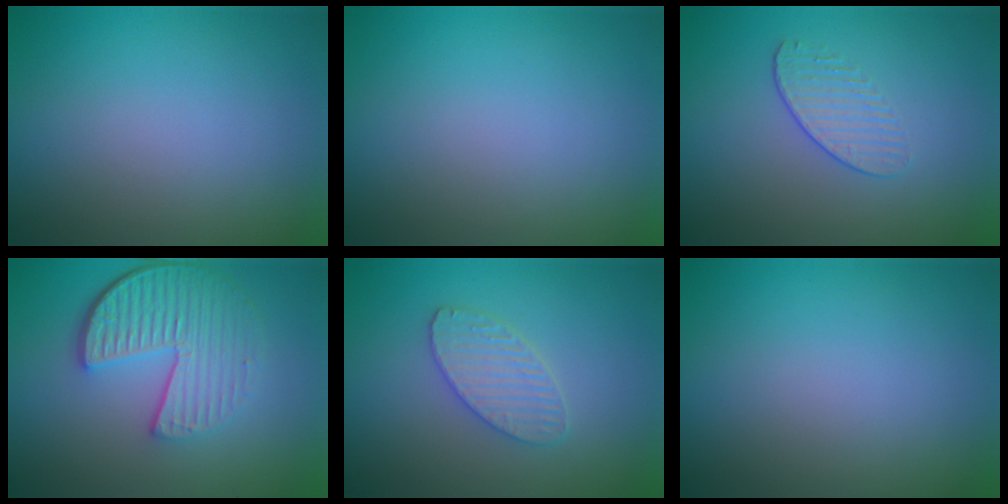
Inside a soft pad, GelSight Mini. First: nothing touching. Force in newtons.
{"total": 0.0}
{"total": 1.6, "press": 1.1, "slide": 1.2}
{"total": 6.1, "press": 4.3, "slide": 4.3}
{"total": 3.0, "press": 3.0, "slide": 0.2}
{"total": 0.0}